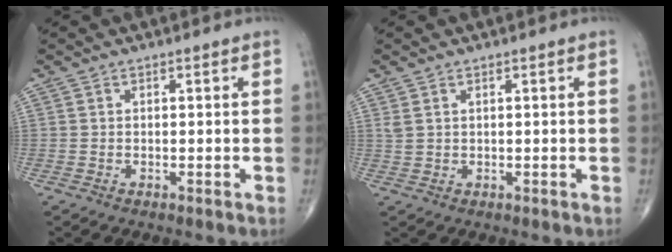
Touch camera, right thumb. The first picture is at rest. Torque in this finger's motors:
{"motor_torque": [-0.38, -0.33, 0.27, 0.22, 0.01]}